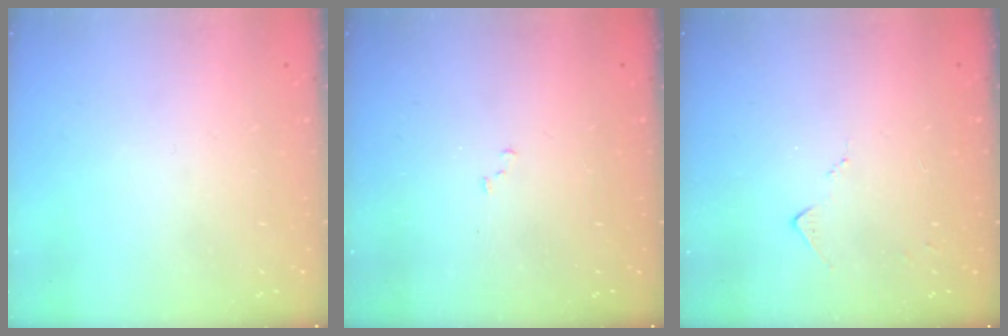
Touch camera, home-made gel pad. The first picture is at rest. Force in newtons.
{"total": 6.7, "press": 6.6, "slide": 0.8}
{"total": 5.5, "press": 5.4, "slide": 0.8}